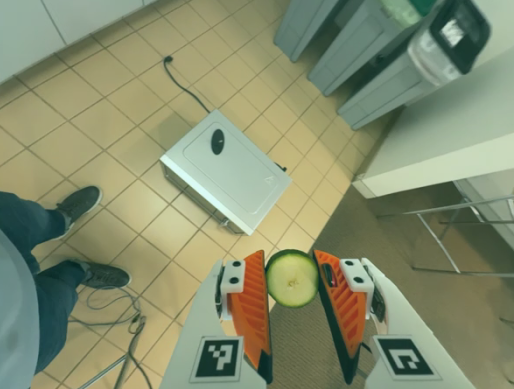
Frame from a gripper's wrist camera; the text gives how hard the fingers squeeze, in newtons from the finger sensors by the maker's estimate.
{"total": 6.3, "left": 6.1, "right": 6.6}